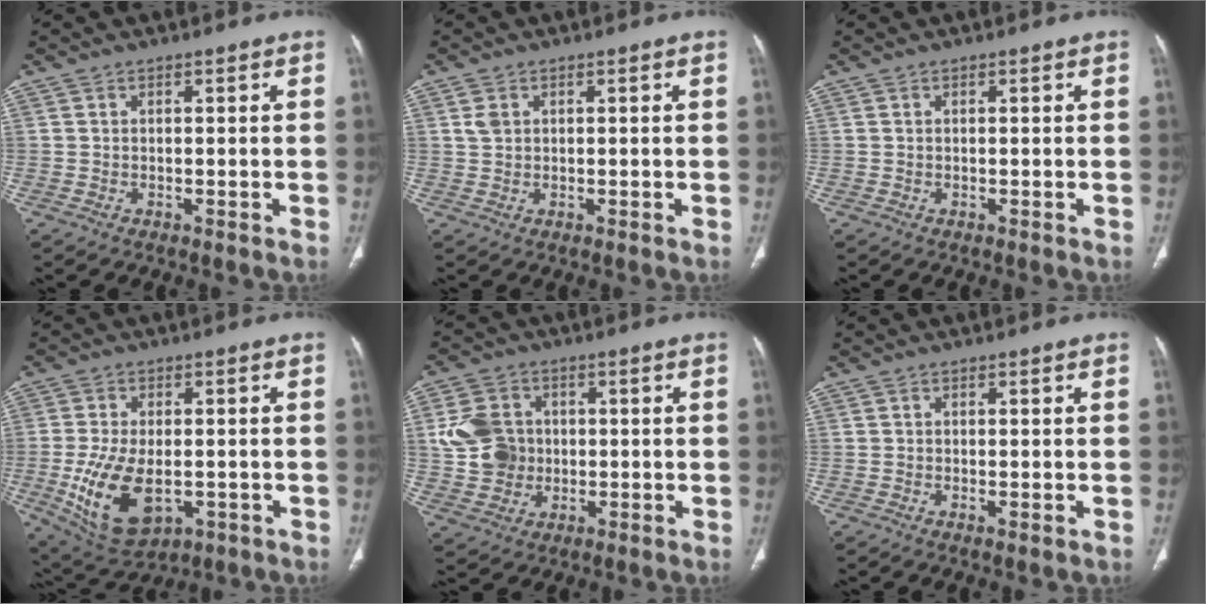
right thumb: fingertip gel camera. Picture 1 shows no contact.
{"total": 2.1, "force": [0.8, 1.5, 1.2], "torque": [-0.024, 0.002, 0.021]}
{"total": 0.0}
{"total": 13.0, "force": [-3.1, 7.3, 10.2], "torque": [-0.189, -0.005, -0.035]}
{"total": 9.9, "force": [0.7, 8.7, 4.7], "torque": [-0.068, 0.007, 0.014]}
{"total": 1.0, "force": [-0.3, 0.3, 0.9], "torque": [-0.021, -0.004, -0.006]}